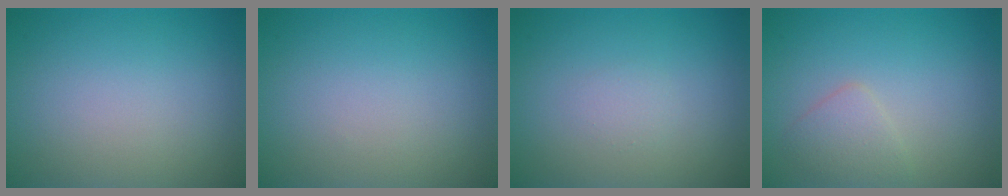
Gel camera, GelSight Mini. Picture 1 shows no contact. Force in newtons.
{"total": 0.0}
{"total": 0.7, "press": 0.7, "slide": 0.1}
{"total": 1.9, "press": 1.9, "slide": 0.2}